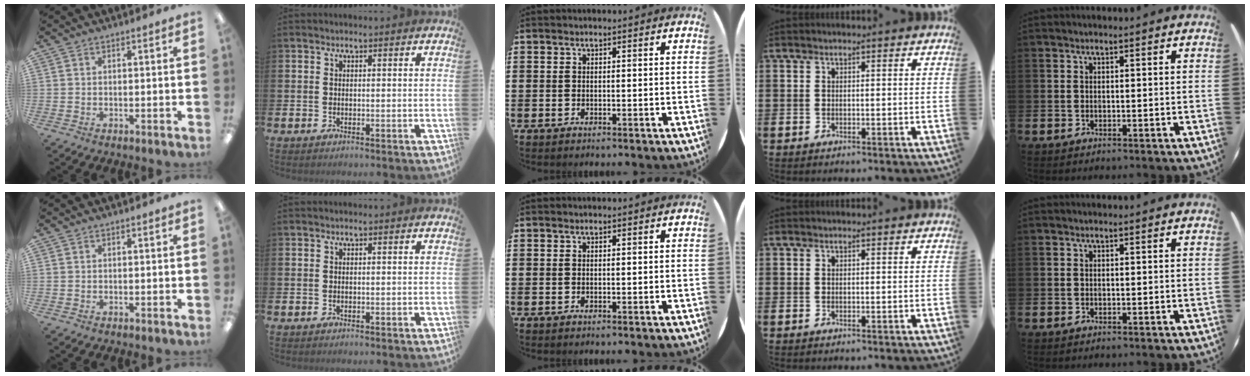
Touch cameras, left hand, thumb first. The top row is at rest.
{}